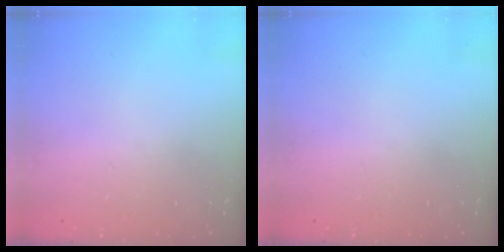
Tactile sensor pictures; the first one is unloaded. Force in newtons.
{"total": 0.0}